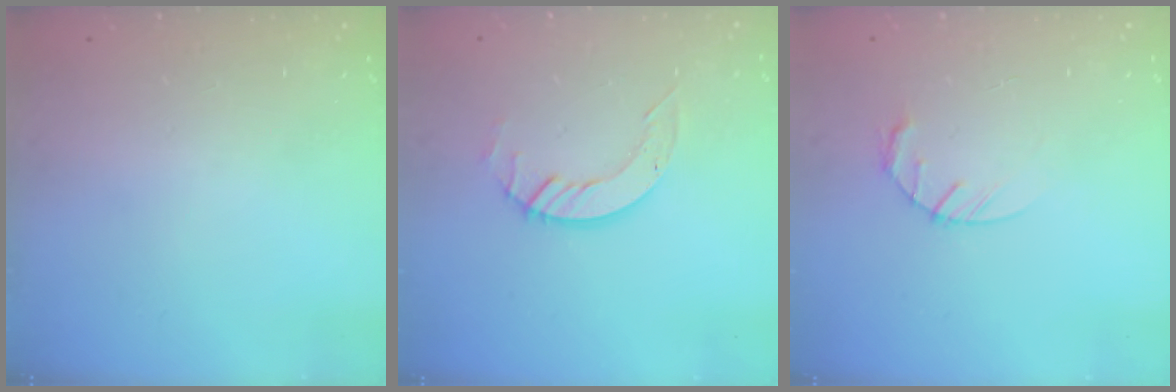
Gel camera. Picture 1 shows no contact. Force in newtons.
{"total": 4.8, "press": 4.8, "slide": 0.3}
{"total": 3.0, "press": 3.0, "slide": 0.5}